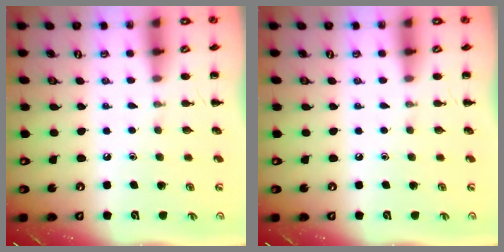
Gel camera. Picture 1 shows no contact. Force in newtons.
{"total": 0.0}